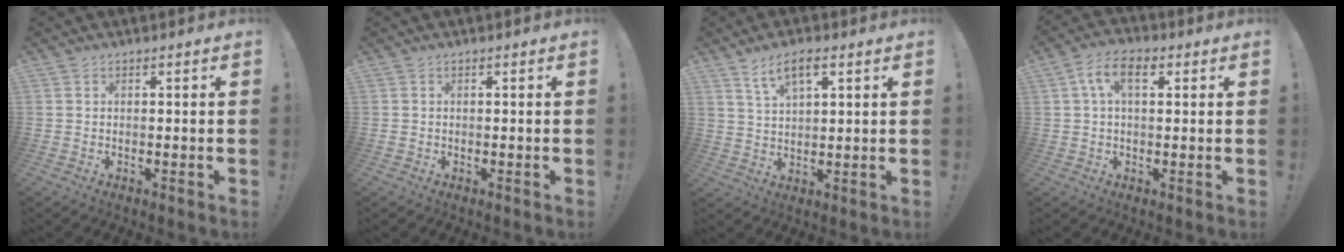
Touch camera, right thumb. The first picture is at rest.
{"total": 0.6, "force": [-0.3, 0.5, 0.0], "torque": [0.001, 0.001, -0.005]}
{"total": 6.9, "force": [3.9, 2.7, 5.1], "torque": [-0.083, -0.012, 0.068]}
{"total": 7.4, "force": [1.9, 4.1, 5.9], "torque": [-0.102, 0.012, 0.034]}